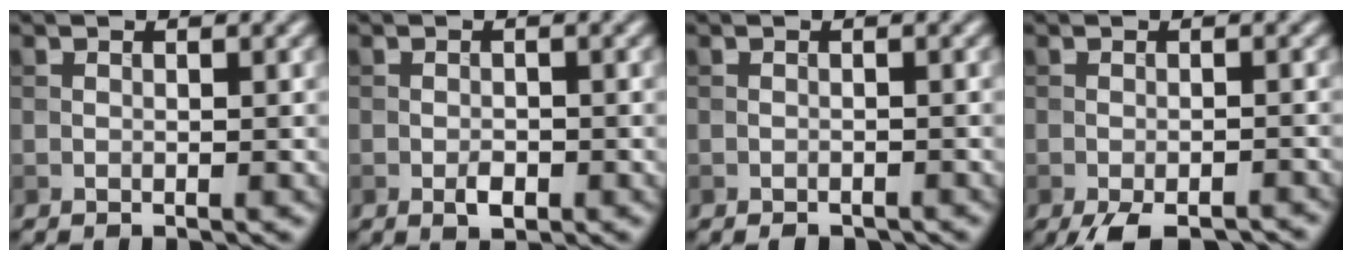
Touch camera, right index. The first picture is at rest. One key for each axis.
{"total": 1.5, "fx": -0.7, "fy": 0.8, "fz": 1.1, "tx": -0.017, "ty": -0.001, "tz": -0.013}
{"total": 1.0, "fx": -0.9, "fy": 0.4, "fz": 0.3, "tx": -0.002, "ty": -0.005, "tz": -0.015}
{"total": 4.8, "fx": -3.7, "fy": 1.3, "fz": 2.9, "tx": -0.044, "ty": -0.009, "tz": -0.056}